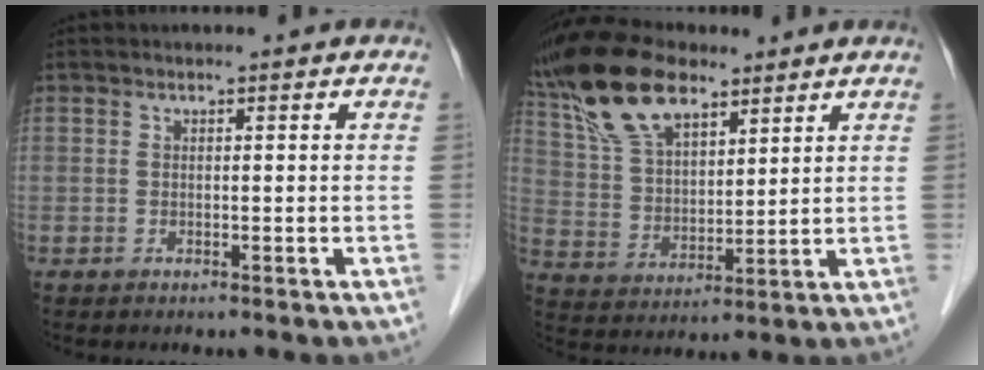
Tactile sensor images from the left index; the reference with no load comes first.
{"total": 13.7, "force": [9.5, 5.8, 7.9], "torque": [-0.171, 0.031, 0.185]}